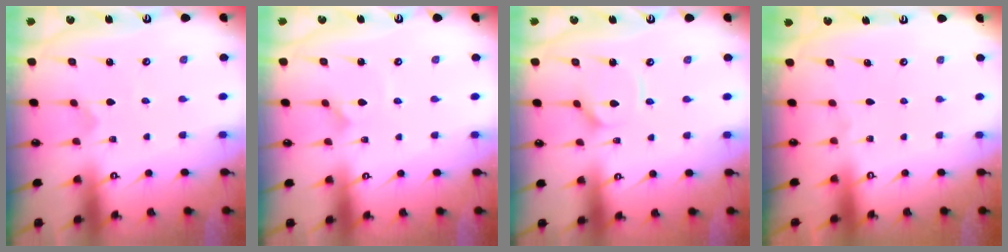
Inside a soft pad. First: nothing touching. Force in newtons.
{"total": 0.9, "press": 0.9, "slide": 0.0}
{"total": 2.9, "press": 2.9, "slide": 0.4}
{"total": 0.0}